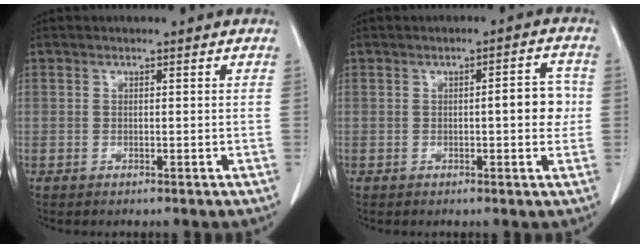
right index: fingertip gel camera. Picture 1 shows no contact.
{"total": 4.6, "force": [-0.1, 1.2, 4.5], "torque": [-0.056, 0.008, -0.003]}